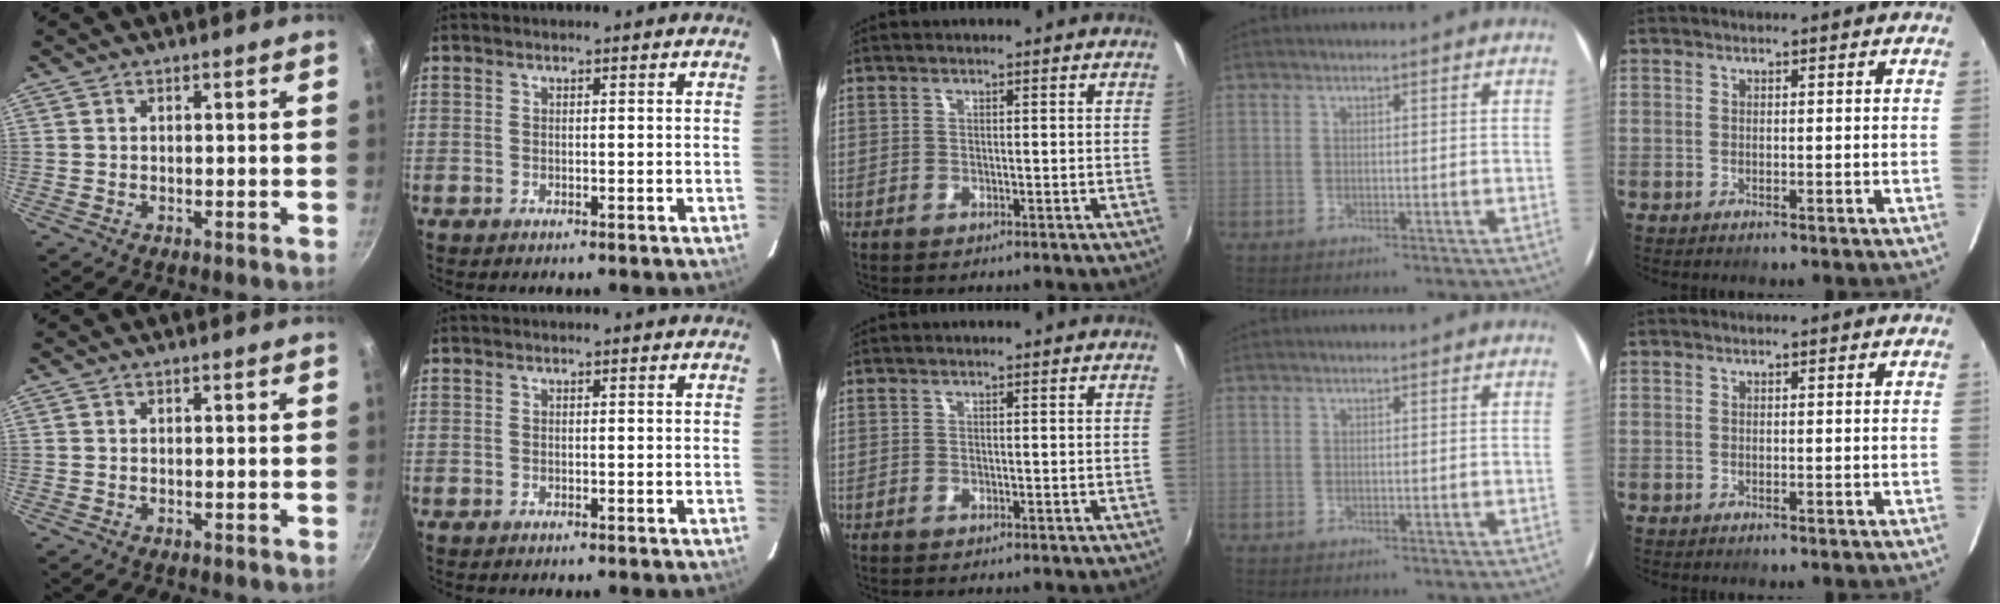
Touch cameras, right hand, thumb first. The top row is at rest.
{}